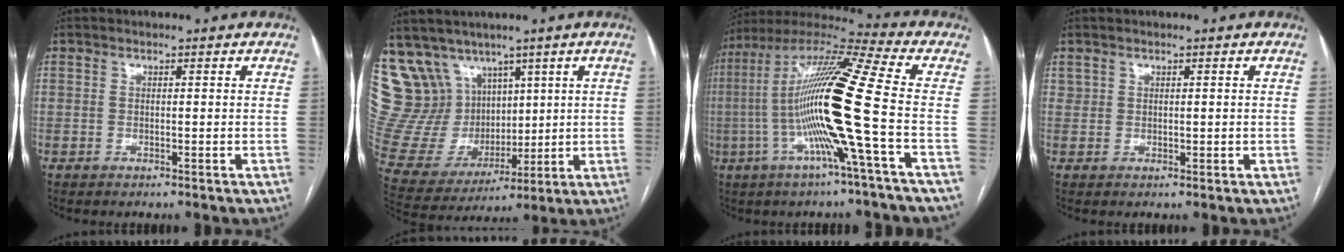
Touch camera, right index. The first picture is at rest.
{"total": 19.5, "force": [10.3, 14.9, 7.3], "torque": [-0.186, 0.067, 0.228]}
{"total": 18.5, "force": [-3.3, -1.4, 18.2], "torque": [-0.345, 0.004, -0.080]}
{"total": 1.4, "force": [0.6, 1.0, 0.8], "torque": [-0.016, 0.004, 0.019]}